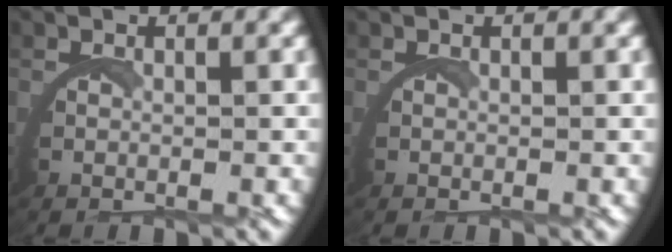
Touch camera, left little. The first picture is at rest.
{"total": 0.0}